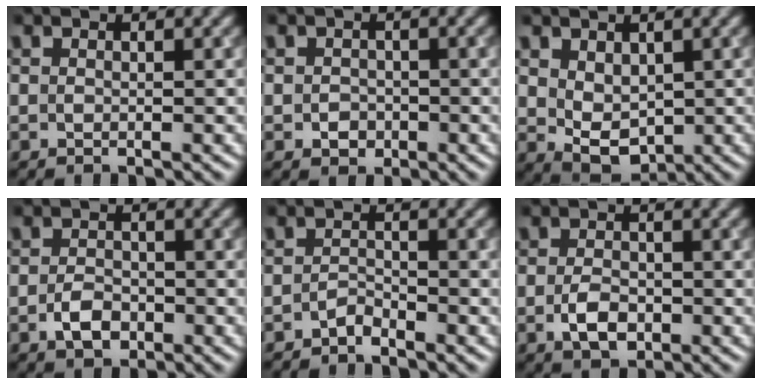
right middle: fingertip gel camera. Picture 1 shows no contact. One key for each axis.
{"total": 1.5, "fx": -0.5, "fy": 1.3, "fz": 0.6, "tx": -0.005, "ty": -0.003, "tz": -0.010}
{"total": 3.5, "fx": 0.8, "fy": 2.4, "fz": 2.5, "tx": -0.048, "ty": -0.007, "tz": 0.022}
{"total": 2.4, "fx": -1.1, "fy": 1.5, "fz": 1.5, "tx": -0.029, "ty": 0.001, "tz": -0.022}
{"total": 1.1, "fx": -1.0, "fy": 0.2, "fz": 0.3, "tx": -0.008, "ty": 0.005, "tz": -0.021}
{"total": 2.7, "fx": -0.9, "fy": 1.6, "fz": 2.0, "tx": -0.039, "ty": -0.002, "tz": -0.017}